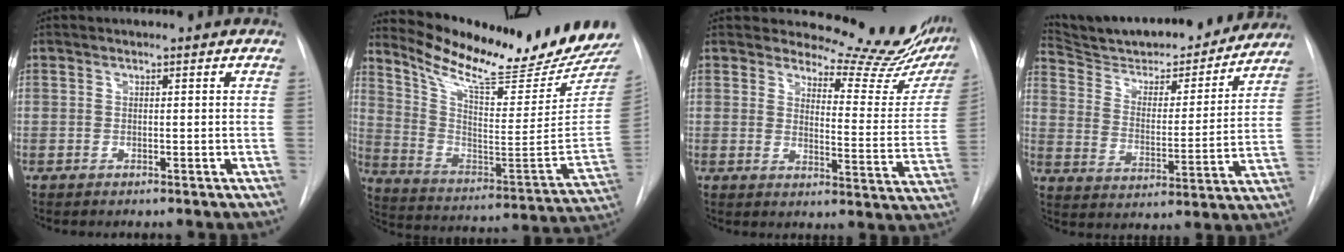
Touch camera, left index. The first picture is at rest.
{"total": 22.9, "force": [20.9, 0.9, 9.3], "torque": [-0.162, -0.094, 0.310]}
{"total": 16.9, "force": [16.0, 3.3, 4.2], "torque": [-0.033, -0.110, 0.166]}
{"total": 22.5, "force": [20.8, 4.7, 7.2], "torque": [-0.113, -0.015, 0.301]}